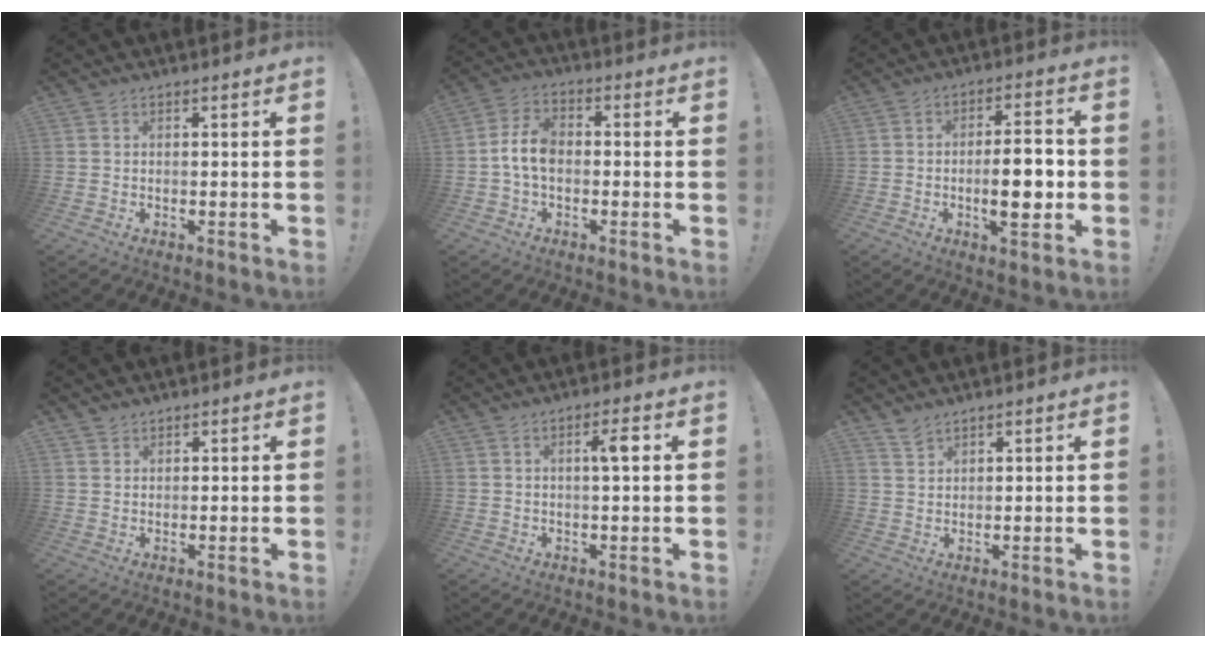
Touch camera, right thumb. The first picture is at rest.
{"total": 8.2, "force": [-0.9, 4.9, 6.5], "torque": [-0.136, 0.014, -0.011]}
{"total": 11.0, "force": [-1.9, 3.4, 10.3], "torque": [-0.149, -0.004, -0.040]}
{"total": 1.5, "force": [1.3, 0.8, 0.1], "torque": [-0.001, -0.006, 0.025]}
{"total": 4.2, "force": [0.9, 0.3, 4.1], "torque": [-0.065, -0.001, 0.005]}
{"total": 3.1, "force": [2.7, 1.0, 1.1], "torque": [-0.018, -0.018, 0.050]}